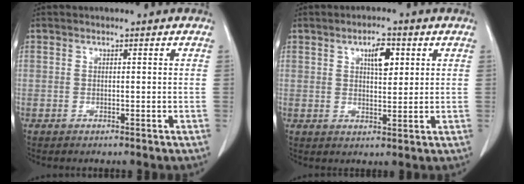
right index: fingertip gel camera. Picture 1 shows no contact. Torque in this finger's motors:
{"motor_torque": [0.27, 0.24, 0.09, 0.03]}